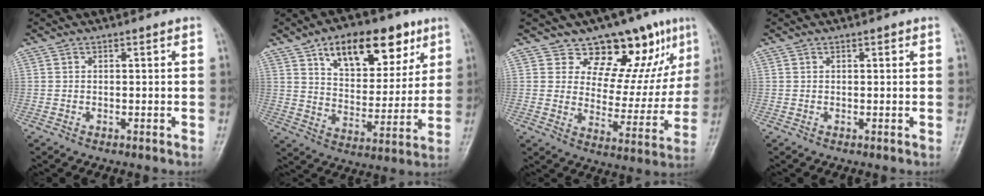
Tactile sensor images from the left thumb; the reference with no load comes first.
{"total": 18.2, "force": [9.7, 9.6, 11.9], "torque": [-0.125, -0.033, 0.156]}
{"total": 14.8, "force": [9.6, 7.6, 8.3], "torque": [-0.048, -0.060, 0.144]}
{"total": 0.7, "force": [0.4, 0.4, 0.5], "torque": [-0.003, 0.000, 0.005]}